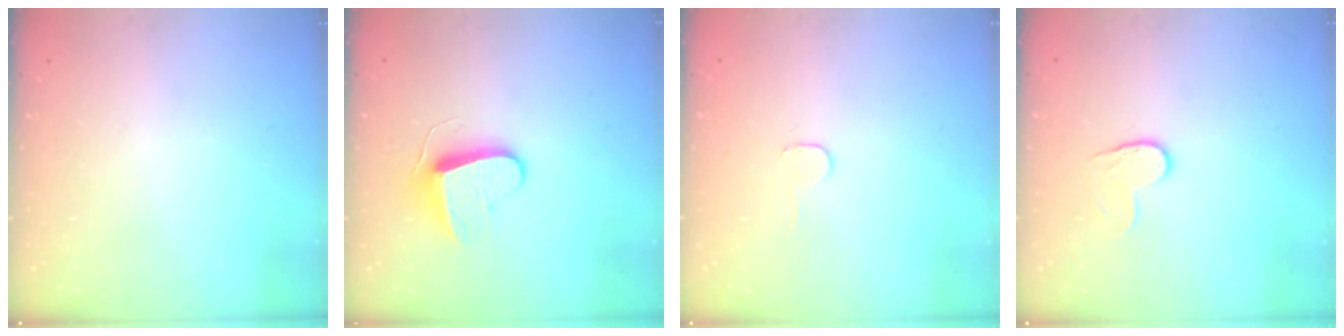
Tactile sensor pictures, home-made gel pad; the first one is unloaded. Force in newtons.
{"total": 8.9, "press": 8.9, "slide": 0.7}
{"total": 2.7, "press": 2.7, "slide": 0.2}
{"total": 5.0, "press": 4.9, "slide": 0.5}